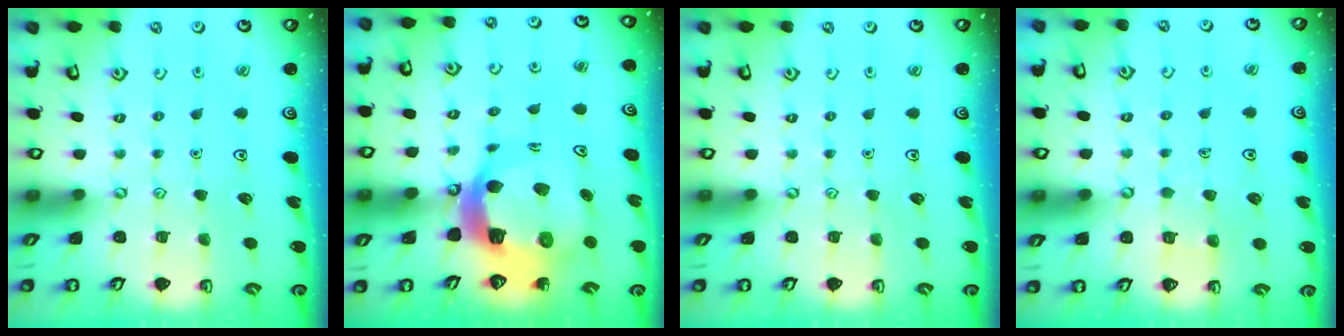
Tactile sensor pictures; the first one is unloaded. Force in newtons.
{"total": 14.2, "press": 14.1, "slide": 1.9}
{"total": 0.0}
{"total": 3.3, "press": 3.3, "slide": 0.3}